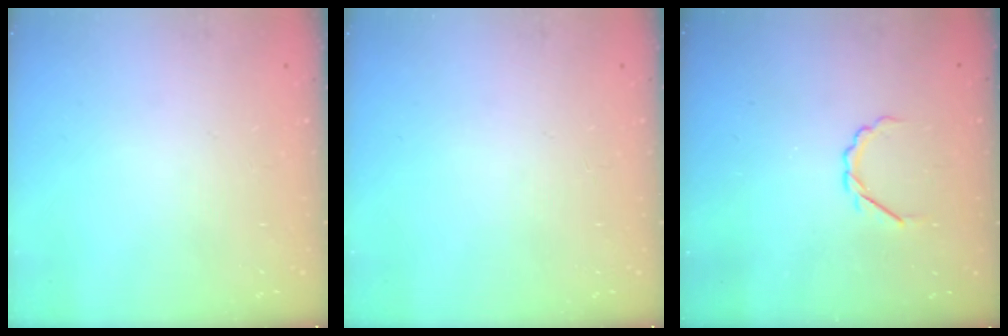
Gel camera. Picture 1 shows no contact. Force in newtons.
{"total": 0.0}
{"total": 3.4, "press": 3.3, "slide": 1.0}